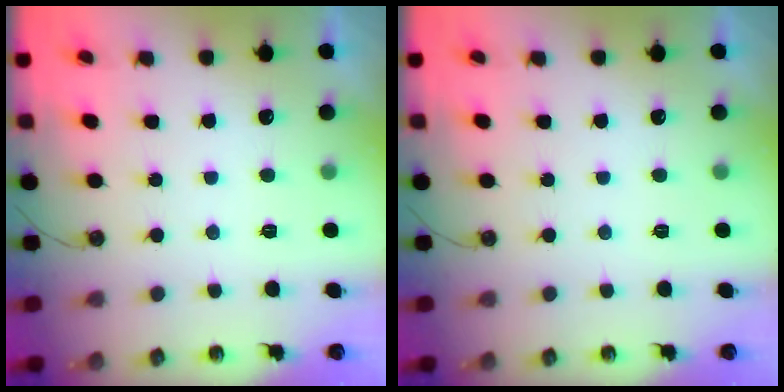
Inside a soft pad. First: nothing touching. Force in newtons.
{"total": 0.0}